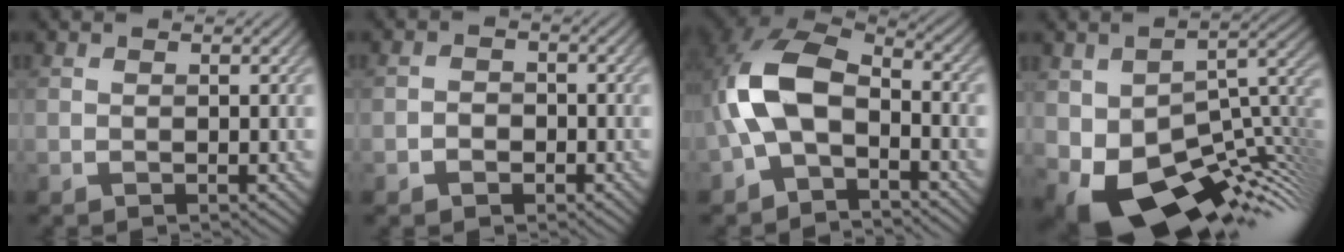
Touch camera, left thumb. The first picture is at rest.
{"total": 1.7, "force": [-1.0, 1.3, 0.5], "torque": [0.000, 0.003, -0.024]}
{"total": 9.7, "force": [-2.5, 5.7, 7.4], "torque": [-0.164, 0.009, -0.065]}
{"total": 15.7, "force": [-7.1, 8.3, 11.2], "torque": [-0.201, -0.045, -0.101]}